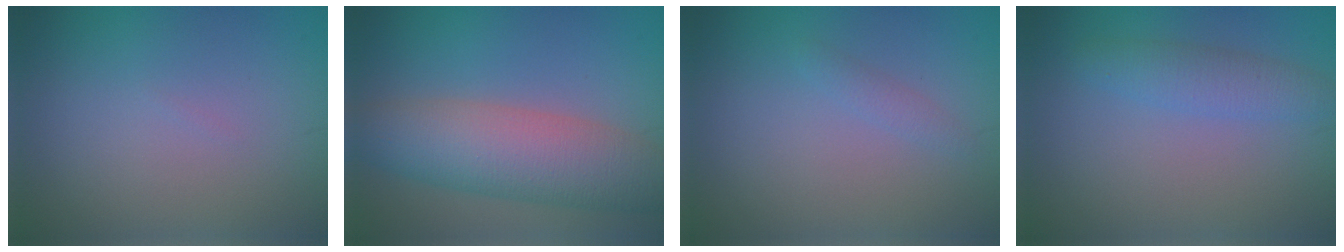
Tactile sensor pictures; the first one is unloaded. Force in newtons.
{"total": 8.0, "press": 8.0, "slide": 0.4}
{"total": 1.0, "press": 1.0, "slide": 0.0}
{"total": 2.4, "press": 2.4, "slide": 0.1}